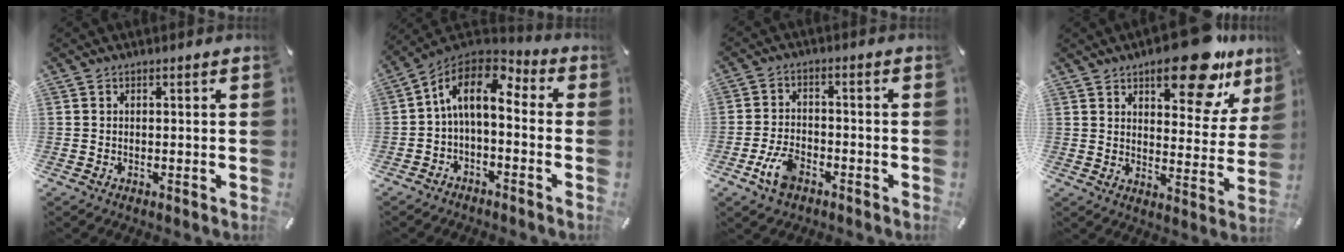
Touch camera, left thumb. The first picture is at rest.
{"total": 10.8, "force": [1.3, 6.0, 8.9], "torque": [-0.178, 0.000, 0.020]}
{"total": 7.0, "force": [-3.7, 4.1, 4.4], "torque": [-0.105, 0.011, -0.072]}
{"total": 17.4, "force": [11.8, 7.1, 10.7], "torque": [-0.125, -0.072, 0.190]}